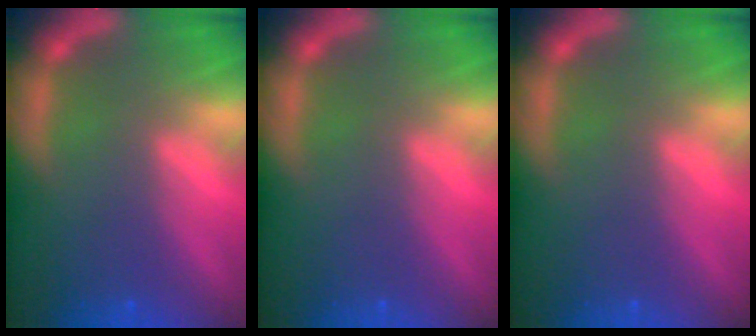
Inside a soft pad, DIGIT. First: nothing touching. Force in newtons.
{"total": 0.0}
{"total": 0.0}